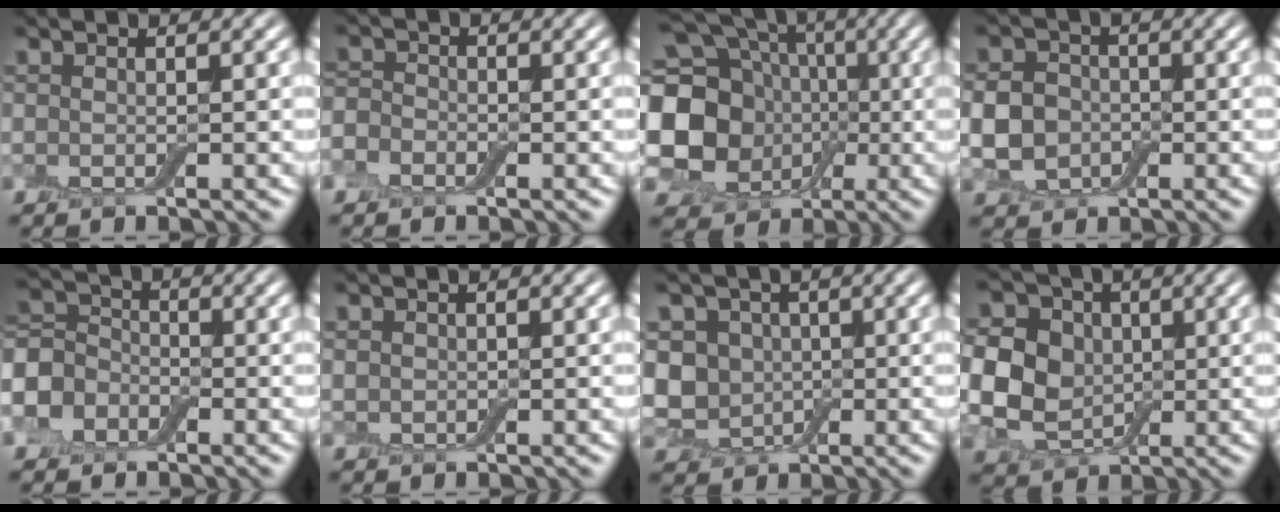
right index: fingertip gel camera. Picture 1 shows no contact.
{"total": 2.2, "force": [-1.1, 1.7, 0.8], "torque": [-0.009, 0.002, -0.029]}
{"total": 19.1, "force": [-0.1, 17.0, 8.7], "torque": [-0.202, 0.007, -0.047]}
{"total": 4.7, "force": [-0.8, 3.9, 2.6], "torque": [-0.060, 0.000, -0.021]}
{"total": 5.1, "force": [-2.3, 4.0, 2.2], "torque": [-0.049, 0.007, -0.062]}
{"total": 0.7, "force": [0.1, 0.7, 0.2], "torque": [-0.002, 0.000, 0.001]}
{"total": 5.5, "force": [0.2, 4.8, 2.7], "torque": [-0.039, -0.001, -0.009]}
{"total": 10.8, "force": [1.1, 9.4, 5.3], "torque": [-0.126, 0.023, 0.000]}